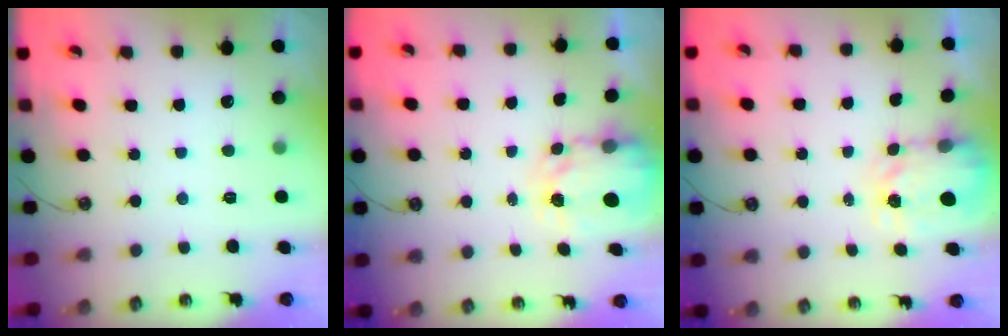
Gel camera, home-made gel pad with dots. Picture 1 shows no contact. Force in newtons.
{"total": 4.0, "press": 3.9, "slide": 0.3}
{"total": 3.7, "press": 3.6, "slide": 0.5}